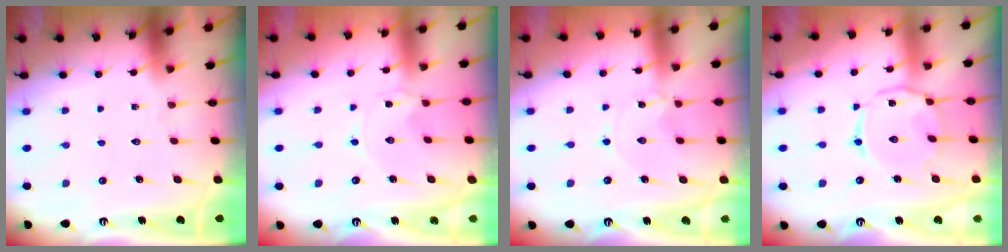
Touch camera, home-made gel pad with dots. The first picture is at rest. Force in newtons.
{"total": 0.0}
{"total": 0.6, "press": 0.6, "slide": 0.1}
{"total": 7.3, "press": 7.3, "slide": 0.6}